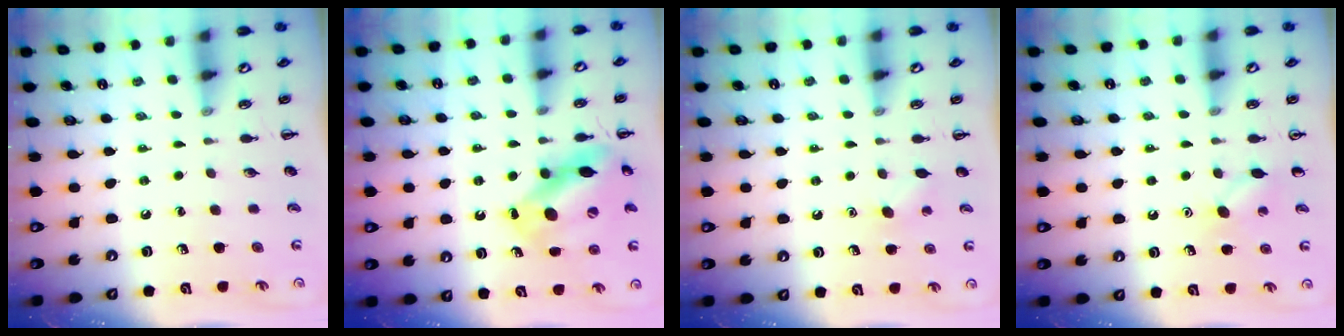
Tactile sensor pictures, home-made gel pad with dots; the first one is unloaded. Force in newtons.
{"total": 12.0, "press": 11.6, "slide": 3.0}
{"total": 3.9, "press": 3.7, "slide": 1.1}
{"total": 6.2, "press": 5.9, "slide": 1.7}